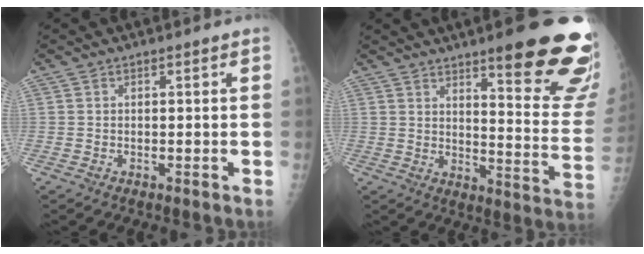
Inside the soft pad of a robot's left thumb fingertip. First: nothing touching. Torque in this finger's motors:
{"motor_torque": [3.21, 1.80, 1.62, -1.16, 0.27]}